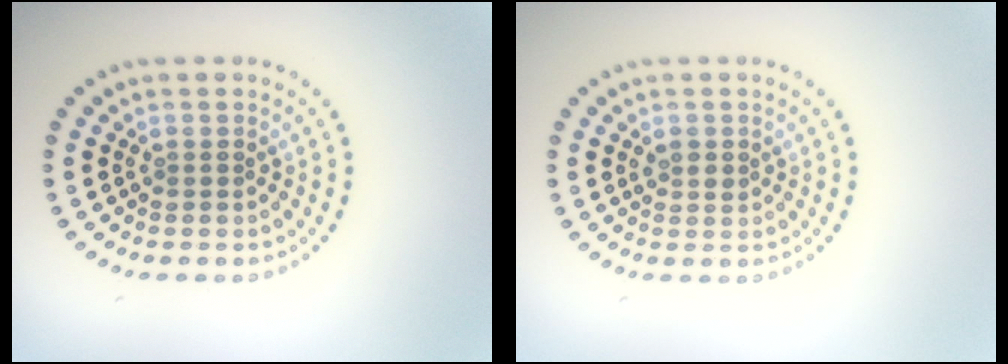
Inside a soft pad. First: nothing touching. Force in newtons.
{"total": 1.2, "press": 1.2, "slide": 0.2}